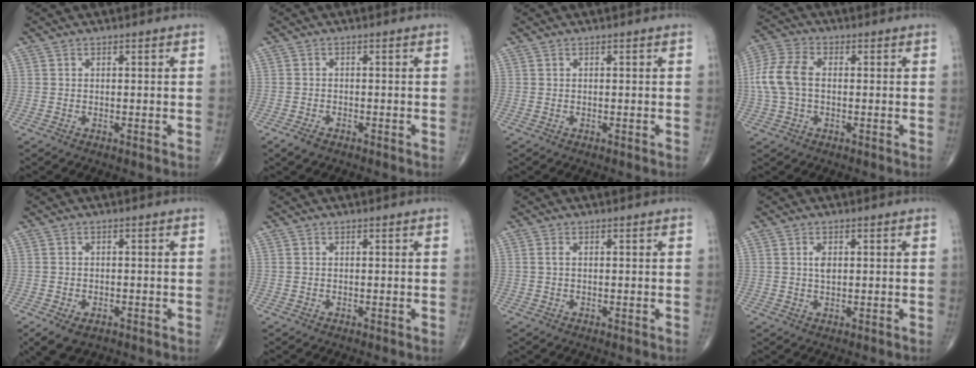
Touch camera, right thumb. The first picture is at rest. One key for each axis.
{"total": 2.2, "fx": -1.6, "fy": 1.0, "fz": 1.2, "tx": -0.028, "ty": -0.001, "tz": -0.028}
{"total": 0.0}
{"total": 9.0, "fx": 0.0, "fy": 5.7, "fz": 6.9, "tx": -0.161, "ty": 0.023, "tz": -0.007}
{"total": 5.2, "fx": -2.8, "fy": 3.1, "fz": 3.0, "tx": -0.053, "ty": 0.000, "tz": -0.042}
{"total": 0.0}
{"total": 0.8, "fx": 0.0, "fy": 0.5, "fz": 0.7, "tx": -0.016, "ty": 0.000, "tz": -0.001}
{"total": 2.1, "fx": 0.5, "fy": 1.1, "fz": 1.7, "tx": -0.030, "ty": -0.002, "tz": 0.010}